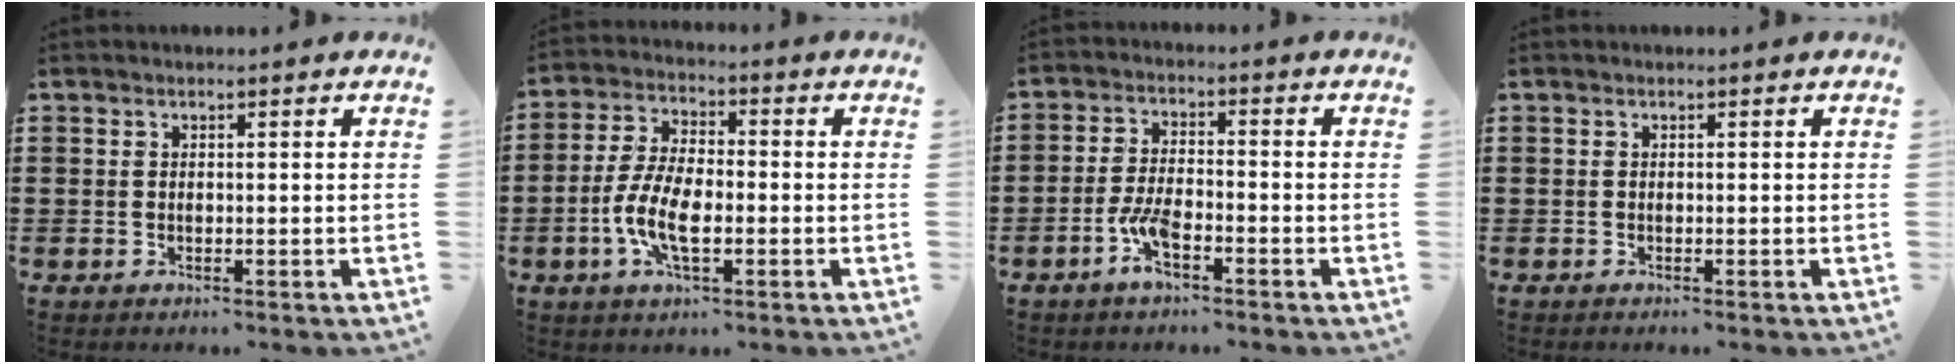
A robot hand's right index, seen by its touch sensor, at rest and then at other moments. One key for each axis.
{"total": 8.0, "fx": -2.4, "fy": 3.3, "fz": 6.9, "tx": -0.165, "ty": -0.011, "tz": -0.052}
{"total": 5.0, "fx": -2.8, "fy": 1.2, "fz": 4.0, "tx": -0.103, "ty": -0.008, "tz": -0.058}
{"total": 0.0}